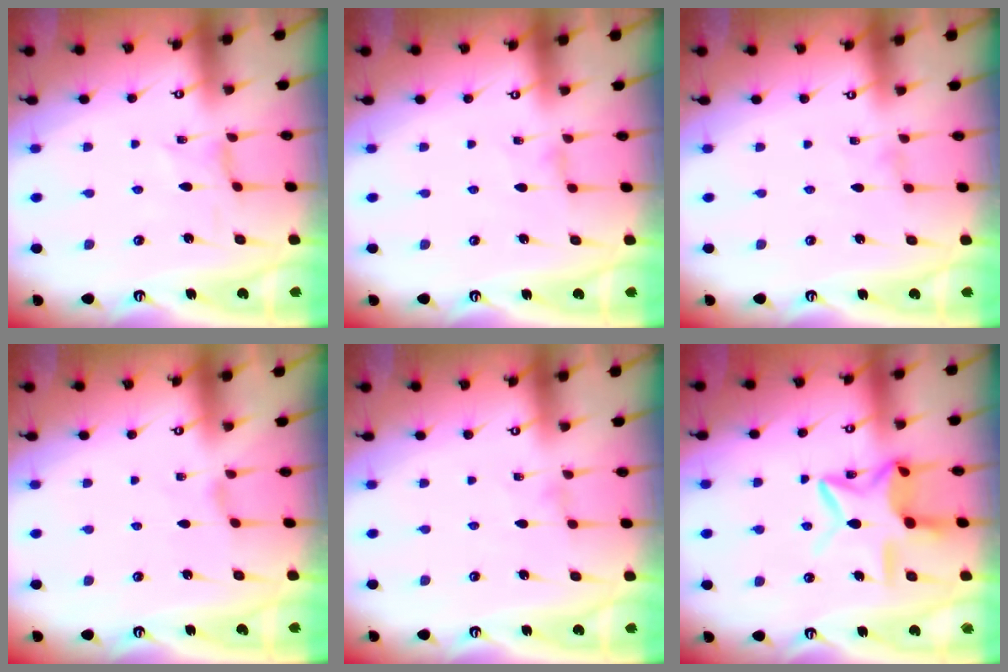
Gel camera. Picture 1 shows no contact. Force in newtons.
{"total": 0.9, "press": 0.8, "slide": 0.3}
{"total": 0.0}
{"total": 0.0}
{"total": 0.0}
{"total": 13.5, "press": 13.5, "slide": 1.1}